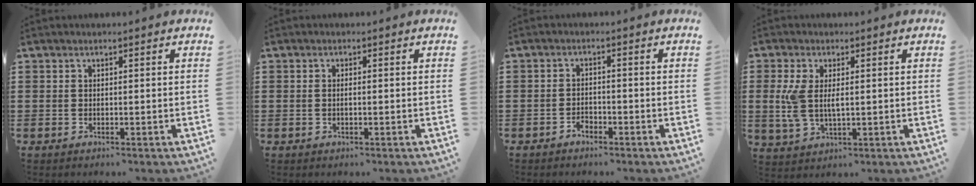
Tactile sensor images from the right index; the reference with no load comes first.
{"total": 0.9, "force": [-0.1, 0.2, 0.9], "torque": [-0.017, -0.002, -0.002]}
{"total": 1.5, "force": [-1.4, 0.7, 0.3], "torque": [-0.011, 0.001, -0.029]}
{"total": 5.5, "force": [0.5, 2.6, 4.8], "torque": [-0.118, 0.001, 0.002]}